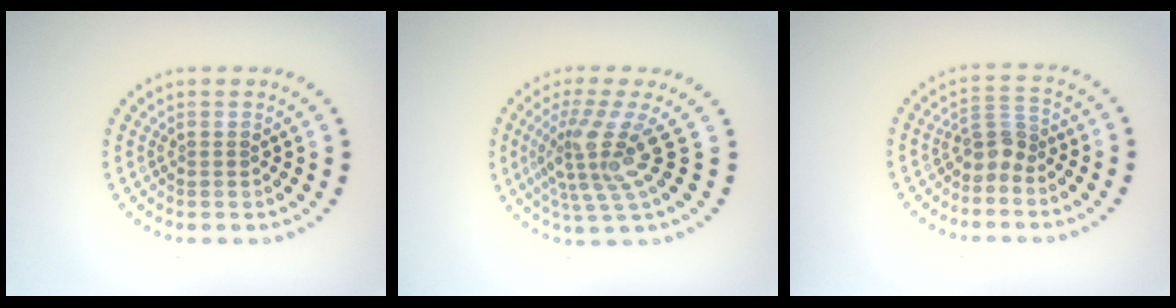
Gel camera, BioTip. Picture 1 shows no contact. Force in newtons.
{"total": 4.6, "press": 3.2, "slide": 3.4}
{"total": 2.4, "press": 1.7, "slide": 1.7}